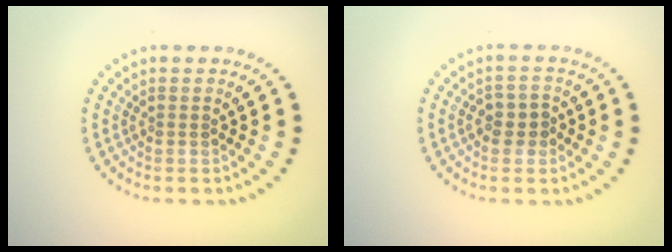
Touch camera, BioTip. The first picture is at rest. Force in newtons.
{"total": 2.0, "press": 1.9, "slide": 0.5}